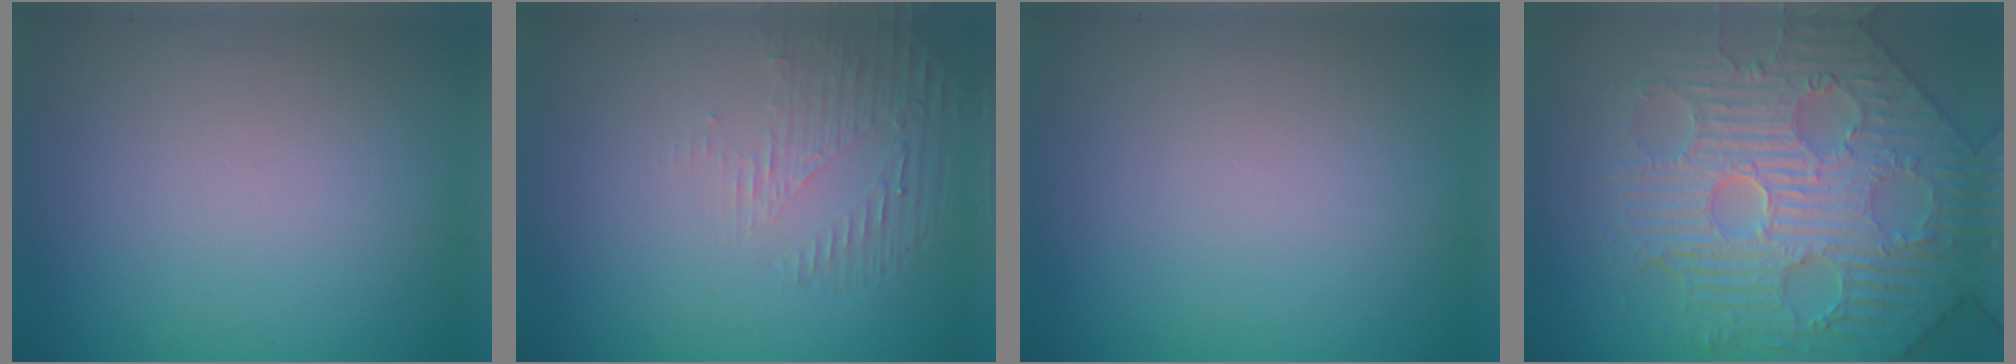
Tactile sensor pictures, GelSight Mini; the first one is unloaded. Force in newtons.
{"total": 1.7, "press": 0.6, "slide": 1.6}
{"total": 0.0}
{"total": 6.8, "press": 5.9, "slide": 3.3}